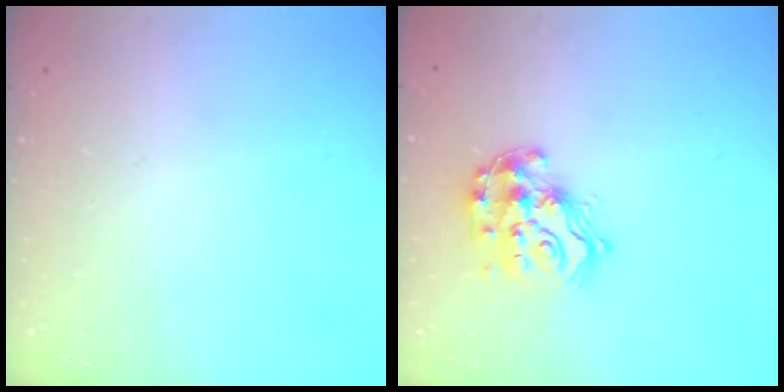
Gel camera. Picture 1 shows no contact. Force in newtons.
{"total": 14.2, "press": 14.1, "slide": 1.1}